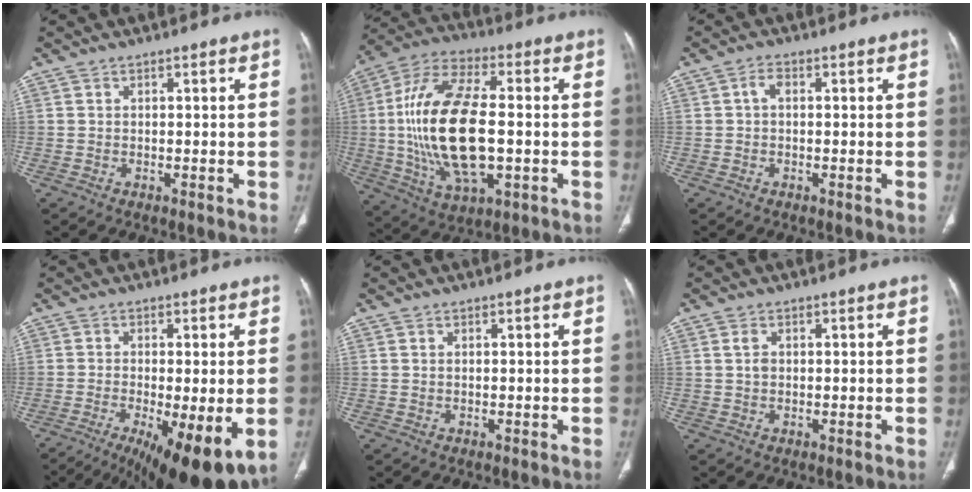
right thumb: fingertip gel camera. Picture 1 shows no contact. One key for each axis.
{"total": 22.8, "fx": -1.2, "fy": 10.5, "fz": 20.2, "tx": -0.404, "ty": 0.010, "tz": -0.016}
{"total": 1.8, "fx": 0.1, "fy": 1.1, "fz": 1.5, "tx": -0.025, "ty": 0.007, "tz": -0.003}
{"total": 15.1, "fx": -6.0, "fy": 4.0, "fz": 13.2, "tx": -0.188, "ty": -0.023, "tz": -0.085}
{"total": 0.0}
{"total": 1.5, "fx": 0.3, "fy": 1.0, "fz": 1.1, "tx": -0.023, "ty": 0.001, "tz": 0.007}